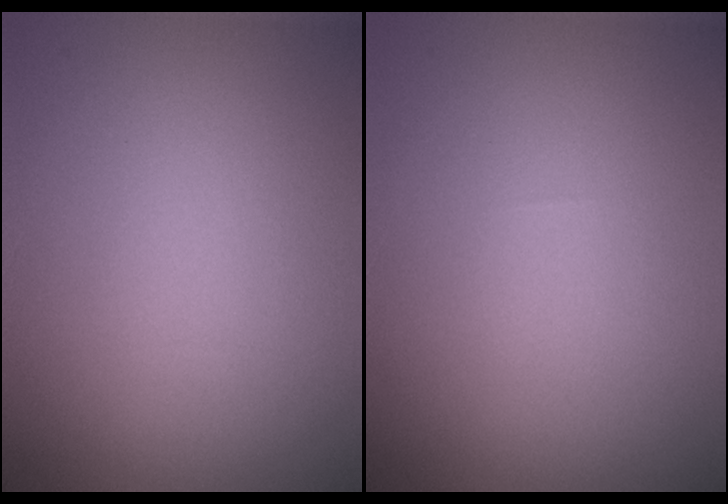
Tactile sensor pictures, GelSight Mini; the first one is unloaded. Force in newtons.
{"total": 0.0}